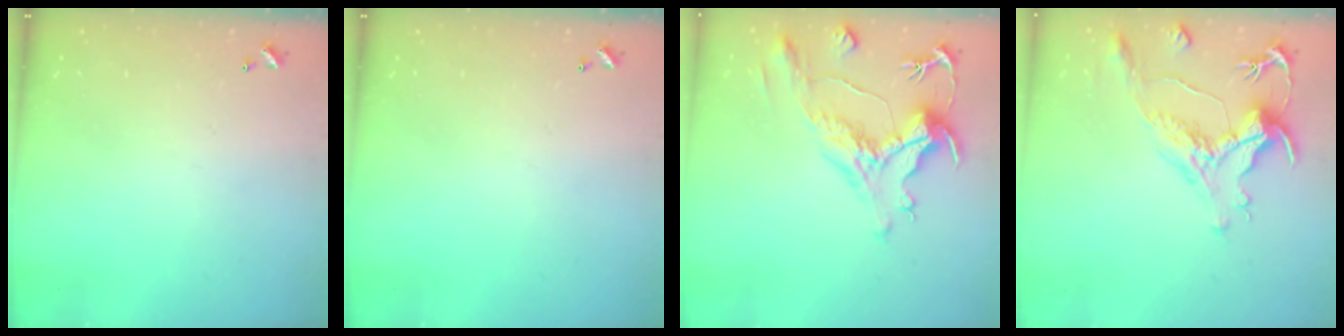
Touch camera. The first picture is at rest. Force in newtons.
{"total": 0.0}
{"total": 2.0, "press": 1.0, "slide": 1.7}
{"total": 1.4, "press": 0.7, "slide": 1.2}